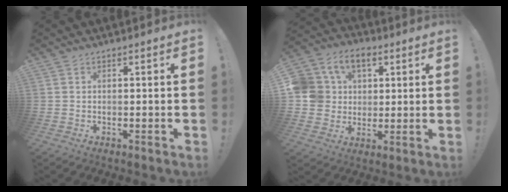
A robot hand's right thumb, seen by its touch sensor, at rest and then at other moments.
{"total": 12.2, "force": [4.0, 10.4, 5.1], "torque": [-0.103, -0.009, 0.084]}